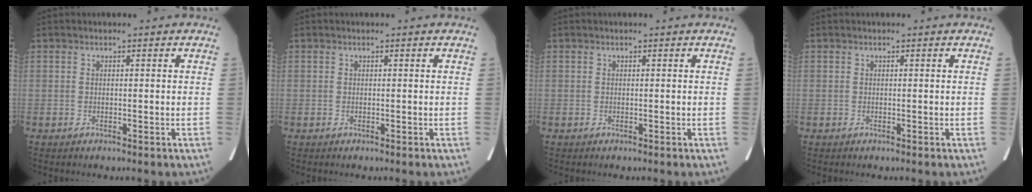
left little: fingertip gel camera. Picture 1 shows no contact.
{"total": 0.0}
{"total": 0.0}
{"total": 0.0}